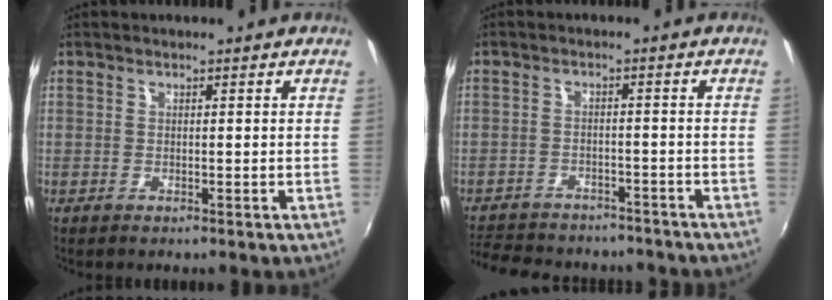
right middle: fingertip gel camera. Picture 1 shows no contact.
{"total": 16.3, "force": [-13.7, 6.3, 6.0], "torque": [-0.141, -0.002, -0.190]}